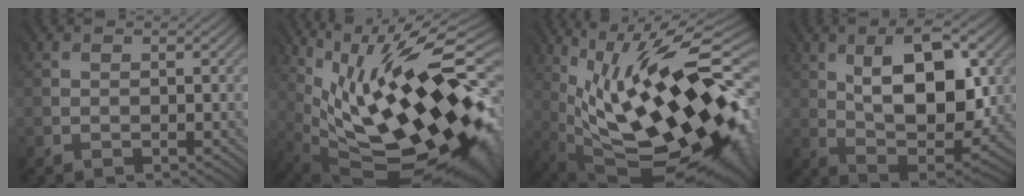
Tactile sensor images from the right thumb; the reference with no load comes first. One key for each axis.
{"total": 20.1, "fx": 3.5, "fy": 8.6, "fz": 17.9, "tx": -0.291, "ty": 0.004, "tz": 0.064}
{"total": 20.6, "fx": 1.8, "fy": 8.1, "fz": 18.9, "tx": -0.334, "ty": 0.007, "tz": 0.033}
{"total": 12.7, "fx": 3.0, "fy": 6.1, "fz": 10.8, "tx": -0.170, "ty": 0.003, "tz": 0.049}